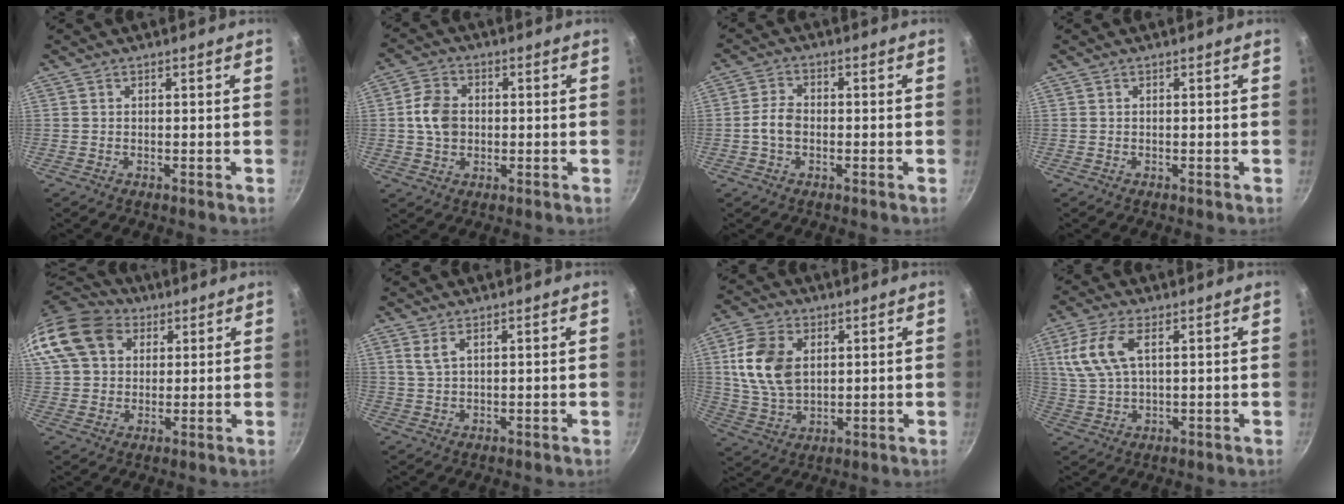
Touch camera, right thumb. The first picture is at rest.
{"total": 8.6, "force": [0.7, 6.2, 5.9], "torque": [-0.100, 0.011, 0.008]}
{"total": 4.3, "force": [-0.9, 2.9, 3.1], "torque": [-0.058, 0.021, -0.023]}
{"total": 0.0}
{"total": 17.6, "force": [6.9, 13.4, 9.1], "torque": [-0.181, 0.021, 0.119]}
{"total": 2.8, "force": [1.5, 1.2, 2.0], "torque": [-0.041, -0.006, 0.033]}
{"total": 12.5, "force": [2.9, 8.4, 8.8], "torque": [-0.154, -0.013, 0.060]}
{"total": 9.8, "force": [3.3, 4.7, 7.9], "torque": [-0.168, 0.007, 0.071]}